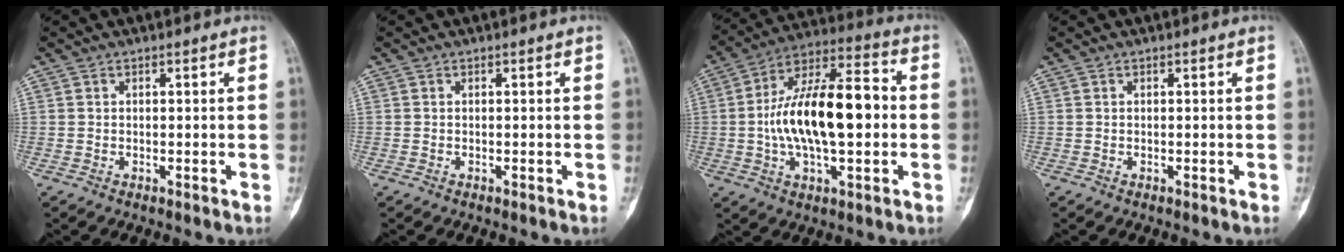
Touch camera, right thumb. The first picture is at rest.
{"total": 0.0}
{"total": 20.0, "force": [-0.6, 8.7, 18.0], "torque": [-0.309, 0.034, -0.013]}
{"total": 0.0}